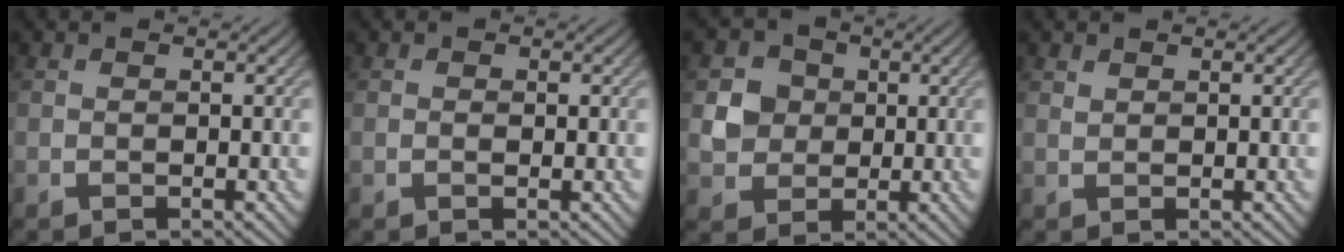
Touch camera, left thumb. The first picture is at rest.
{"total": 0.5, "force": [0.0, 0.3, 0.4], "torque": [-0.006, -0.002, 0.000]}
{"total": 4.5, "force": [0.5, 4.2, 1.5], "torque": [-0.035, 0.003, 0.001]}
{"total": 0.8, "force": [0.7, 0.3, 0.2], "torque": [-0.008, -0.001, 0.017]}